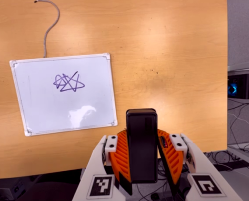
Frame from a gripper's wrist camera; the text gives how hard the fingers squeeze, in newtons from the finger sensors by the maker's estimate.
{"total": 5.4, "left": 4.7, "right": 6.1}